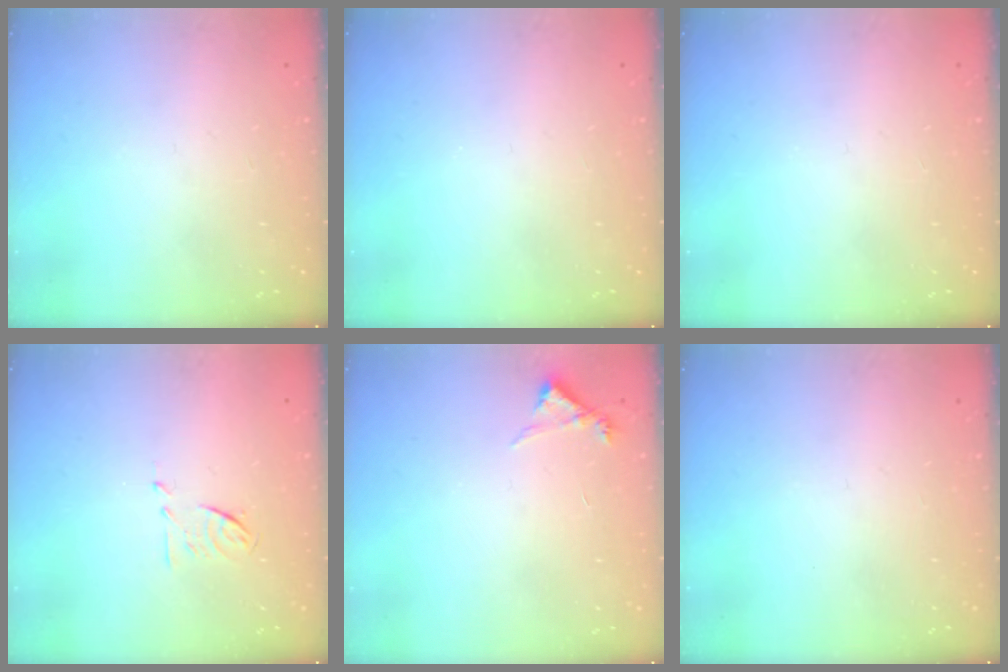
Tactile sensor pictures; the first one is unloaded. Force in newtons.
{"total": 0.0}
{"total": 0.0}
{"total": 6.6, "press": 6.5, "slide": 1.1}
{"total": 5.0, "press": 5.0, "slide": 0.5}
{"total": 0.0}